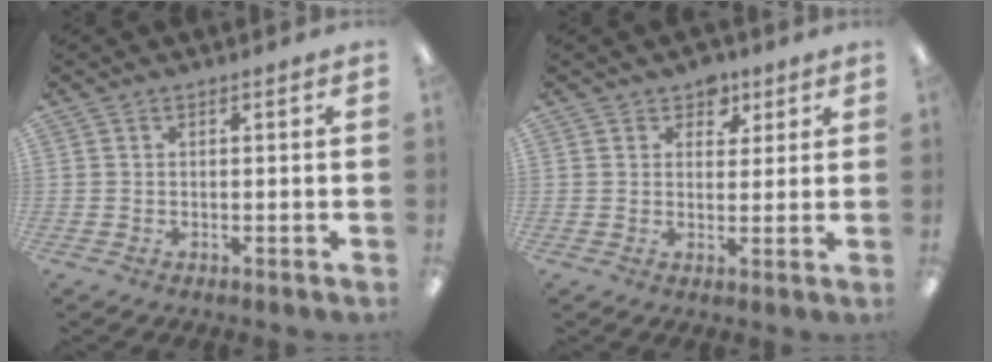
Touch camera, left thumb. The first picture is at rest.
{"total": 4.9, "force": [3.0, 3.5, 1.6], "torque": [-0.004, -0.013, 0.049]}